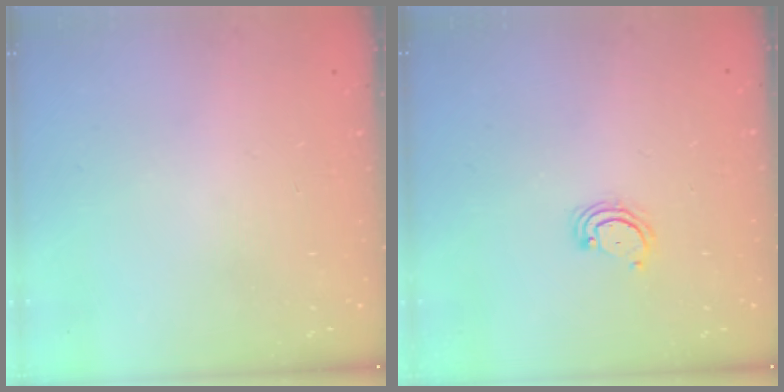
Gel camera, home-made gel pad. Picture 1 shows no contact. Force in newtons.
{"total": 2.9, "press": 2.9, "slide": 0.3}